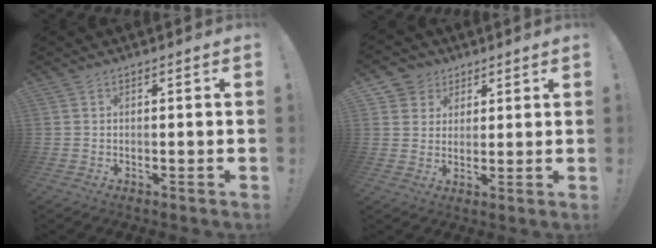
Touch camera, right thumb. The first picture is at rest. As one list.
[{"total": 5.9, "force": [2.7, 5.2, 0.5], "torque": [-0.011, -0.020, 0.055]}]